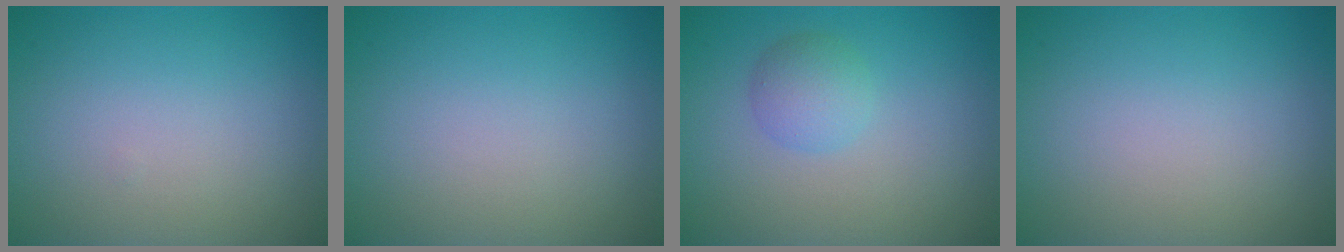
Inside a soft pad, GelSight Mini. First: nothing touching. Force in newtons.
{"total": 0.0}
{"total": 2.3, "press": 2.3, "slide": 0.1}
{"total": 0.0}